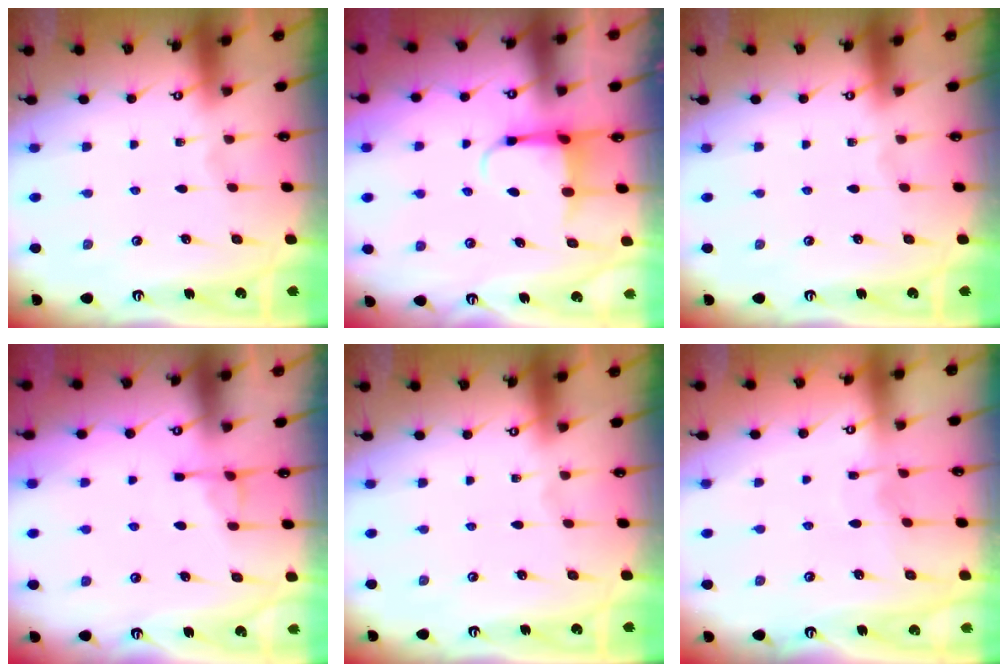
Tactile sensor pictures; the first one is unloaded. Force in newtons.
{"total": 4.2, "press": 4.1, "slide": 0.6}
{"total": 0.0}
{"total": 4.5, "press": 4.4, "slide": 0.8}
{"total": 0.0}
{"total": 4.7, "press": 4.7, "slide": 0.5}